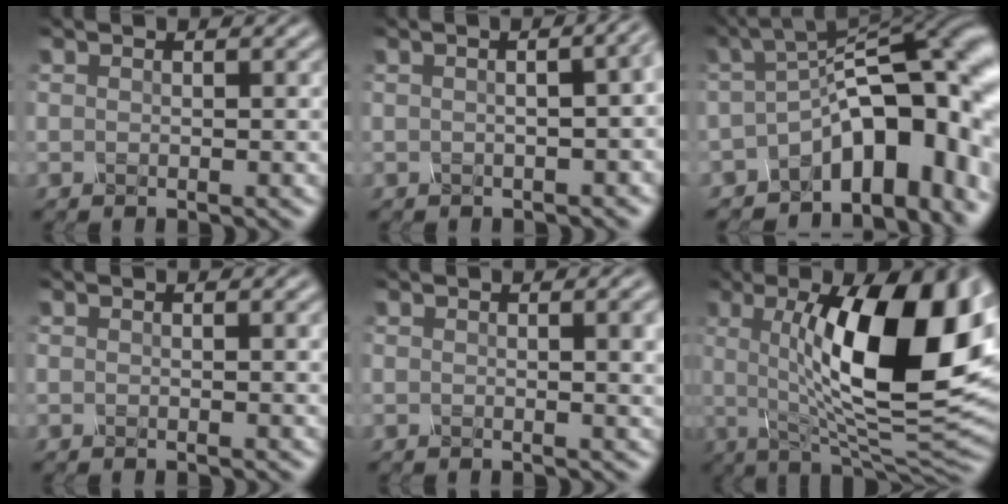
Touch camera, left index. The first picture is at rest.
{"total": 7.8, "force": [0.6, 4.1, 6.6], "torque": [-0.027, 0.030, -0.017]}
{"total": 12.6, "force": [-4.4, 6.0, 10.2], "torque": [-0.117, 0.010, -0.071]}
{"total": 0.8, "force": [0.2, 0.2, 0.8], "torque": [-0.007, 0.002, 0.001]}
{"total": 3.4, "force": [0.6, 1.1, 3.2], "torque": [-0.030, 0.007, 0.006]}
{"total": 14.8, "force": [2.4, 4.3, 13.9], "torque": [-0.190, 0.003, 0.033]}